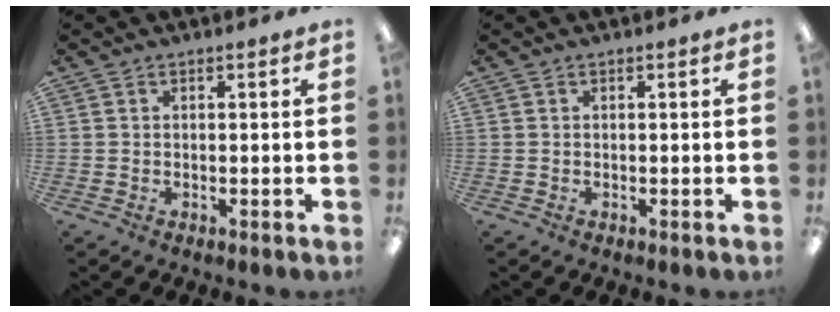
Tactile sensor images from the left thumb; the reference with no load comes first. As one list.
[{"total": 0.0}]